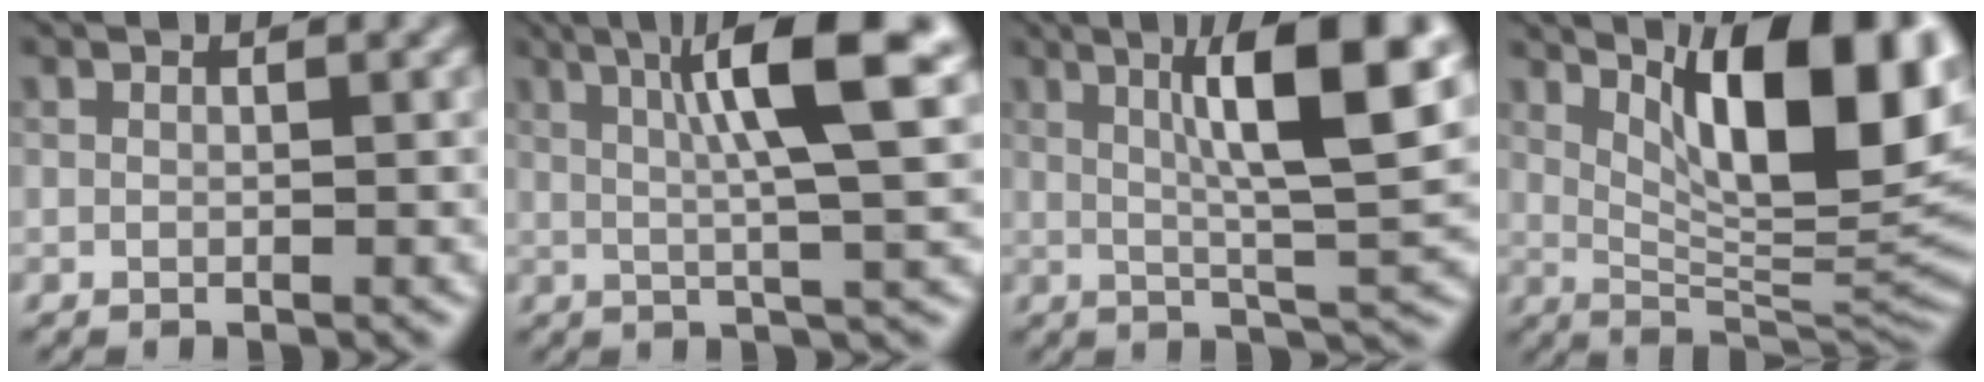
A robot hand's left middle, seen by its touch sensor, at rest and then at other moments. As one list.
[{"total": 9.3, "force": [3.1, 1.4, 8.7], "torque": [-0.115, 0.012, 0.044]}, {"total": 10.3, "force": [3.1, 1.8, 9.6], "torque": [-0.133, 0.010, 0.049]}, {"total": 13.0, "force": [5.0, 4.1, 11.2], "torque": [-0.151, 0.002, 0.084]}]